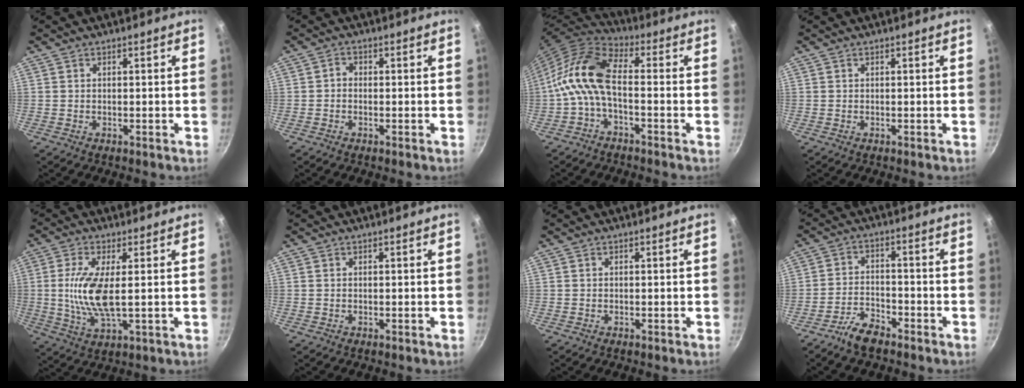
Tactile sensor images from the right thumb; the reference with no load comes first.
{"total": 1.3, "force": [-0.5, 1.0, 0.6], "torque": [-0.011, 0.007, -0.014]}
{"total": 10.9, "force": [-1.9, 5.1, 9.4], "torque": [-0.199, 0.037, -0.054]}
{"total": 0.0}
{"total": 10.0, "force": [0.6, 3.3, 9.4], "torque": [-0.202, -0.009, 0.013]}
{"total": 0.0}
{"total": 0.0}
{"total": 5.8, "force": [-4.6, 2.1, 2.8], "torque": [-0.053, 0.037, -0.090]}